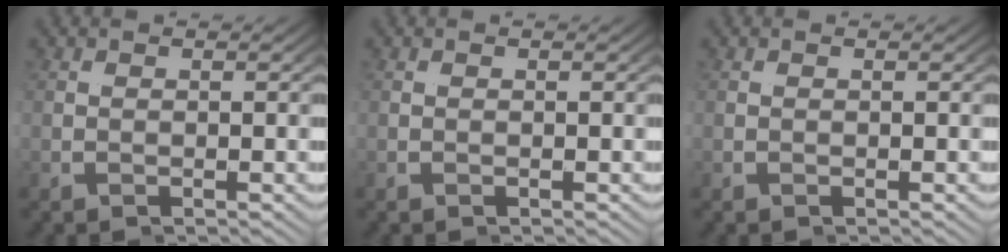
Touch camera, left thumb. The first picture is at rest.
{"total": 0.0}
{"total": 0.0}